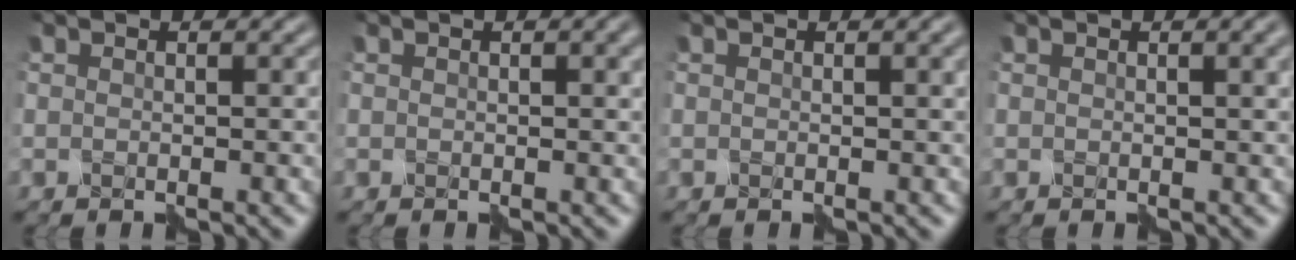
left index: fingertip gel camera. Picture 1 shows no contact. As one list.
[{"total": 1.2, "force": [0.4, 0.2, 1.1], "torque": [-0.016, 0.003, 0.004]}, {"total": 1.1, "force": [0.4, 0.2, 1.0], "torque": [-0.014, 0.002, 0.003]}, {"total": 2.1, "force": [0.7, 0.7, 1.9], "torque": [-0.016, 0.007, 0.004]}]